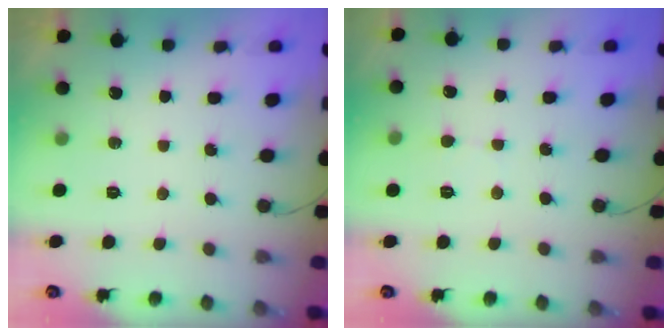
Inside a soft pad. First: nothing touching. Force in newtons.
{"total": 2.9, "press": 2.9, "slide": 0.3}